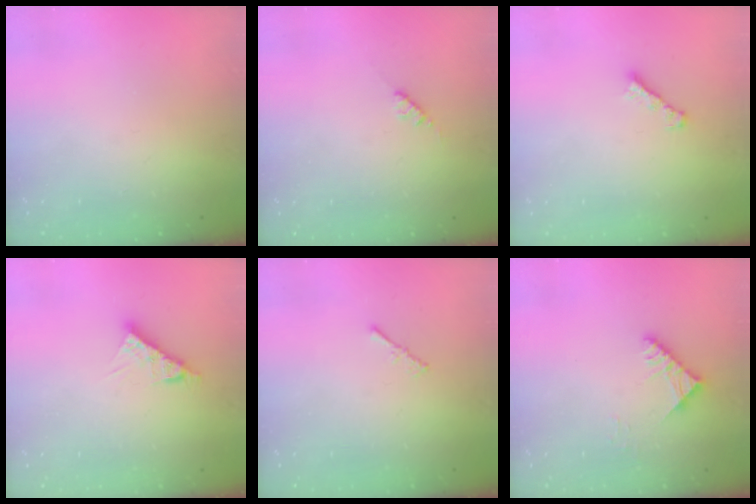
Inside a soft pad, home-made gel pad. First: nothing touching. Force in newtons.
{"total": 2.8, "press": 2.8, "slide": 0.4}
{"total": 1.6, "press": 1.4, "slide": 0.6}
{"total": 5.9, "press": 5.9, "slide": 0.5}
{"total": 0.7, "press": 0.6, "slide": 0.3}
{"total": 4.7, "press": 4.7, "slide": 0.9}